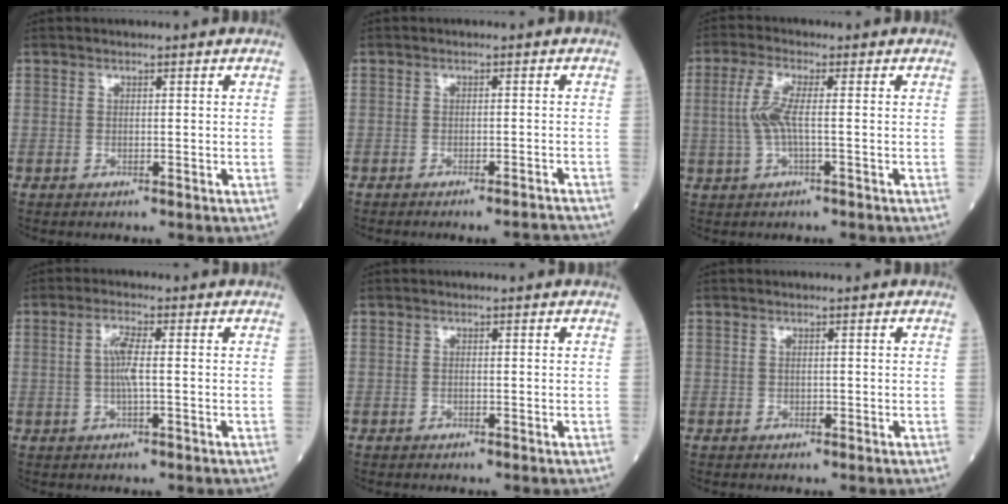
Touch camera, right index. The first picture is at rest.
{"total": 4.7, "force": [-4.5, -0.2, 1.1], "torque": [-0.002, -0.003, -0.057]}
{"total": 4.8, "force": [0.0, 0.7, 4.8], "torque": [-0.116, 0.004, -0.004]}
{"total": 3.6, "force": [0.0, 0.2, 3.6], "torque": [-0.076, 0.002, 0.000]}
{"total": 0.0}
{"total": 0.0}